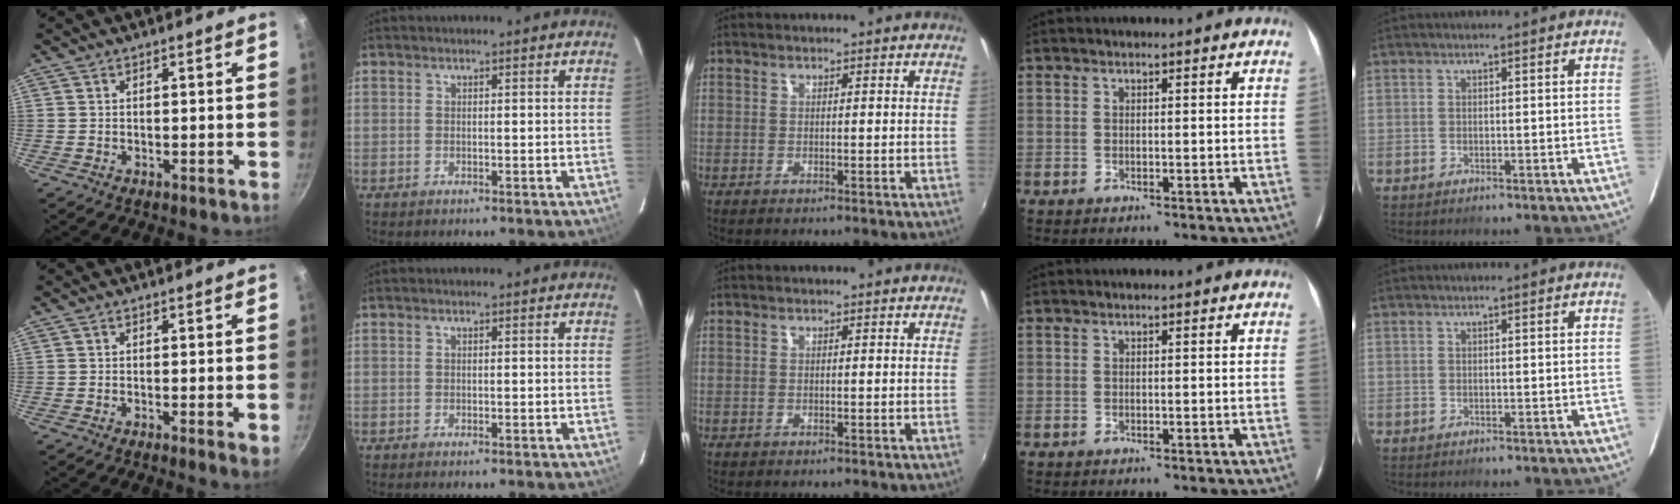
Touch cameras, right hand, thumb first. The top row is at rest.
{"thumb": {"total": 2.2, "force": [-0.5, 0.1, 2.1], "torque": [-0.034, -0.008, -0.010]}}